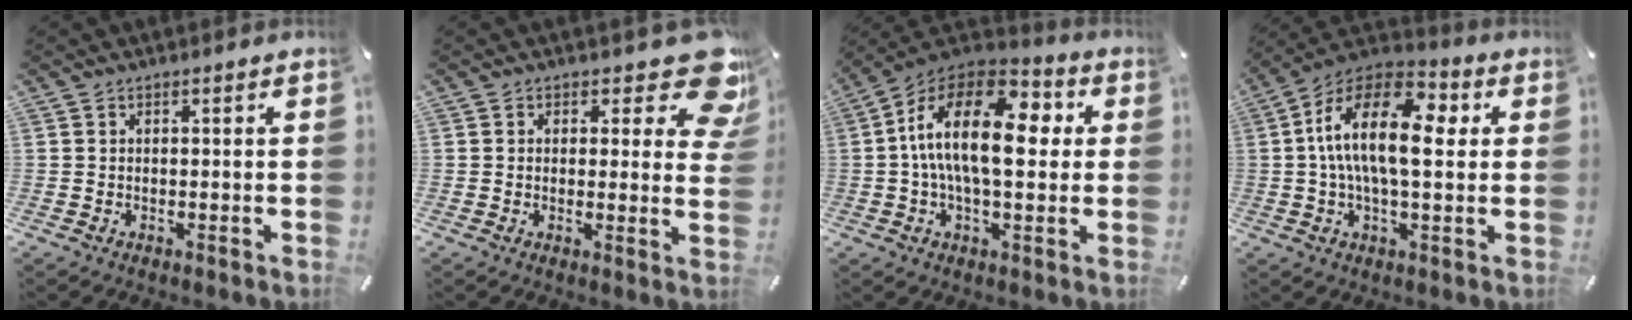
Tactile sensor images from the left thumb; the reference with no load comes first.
{"total": 11.1, "force": [6.3, 5.1, 7.6], "torque": [-0.074, -0.049, 0.107]}
{"total": 19.5, "force": [1.8, 10.2, 16.6], "torque": [-0.303, -0.003, 0.023]}
{"total": 16.6, "force": [2.1, 8.1, 14.4], "torque": [-0.284, -0.002, 0.030]}